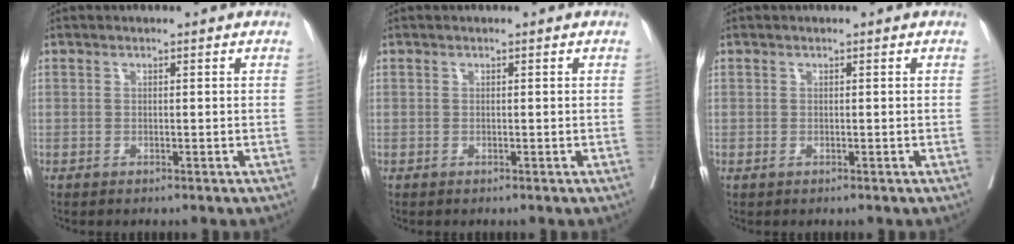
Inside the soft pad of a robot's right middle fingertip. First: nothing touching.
{"total": 0.0}
{"total": 0.0}